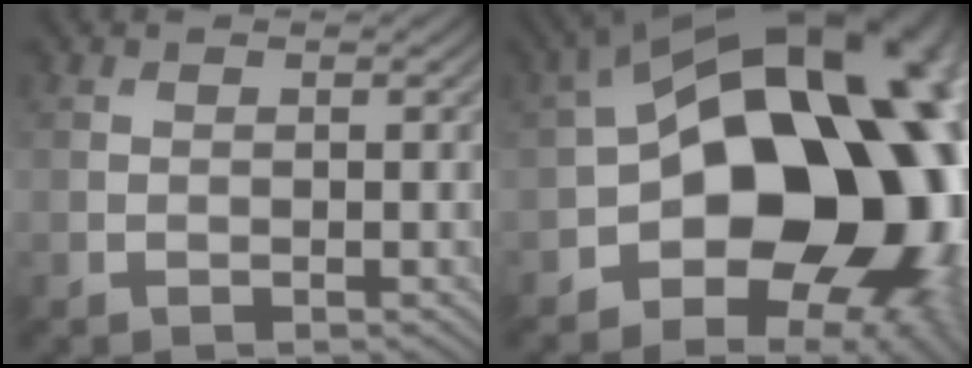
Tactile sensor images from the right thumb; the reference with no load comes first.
{"total": 21.8, "force": [-3.2, 14.3, 16.1], "torque": [-0.229, -0.030, -0.052]}